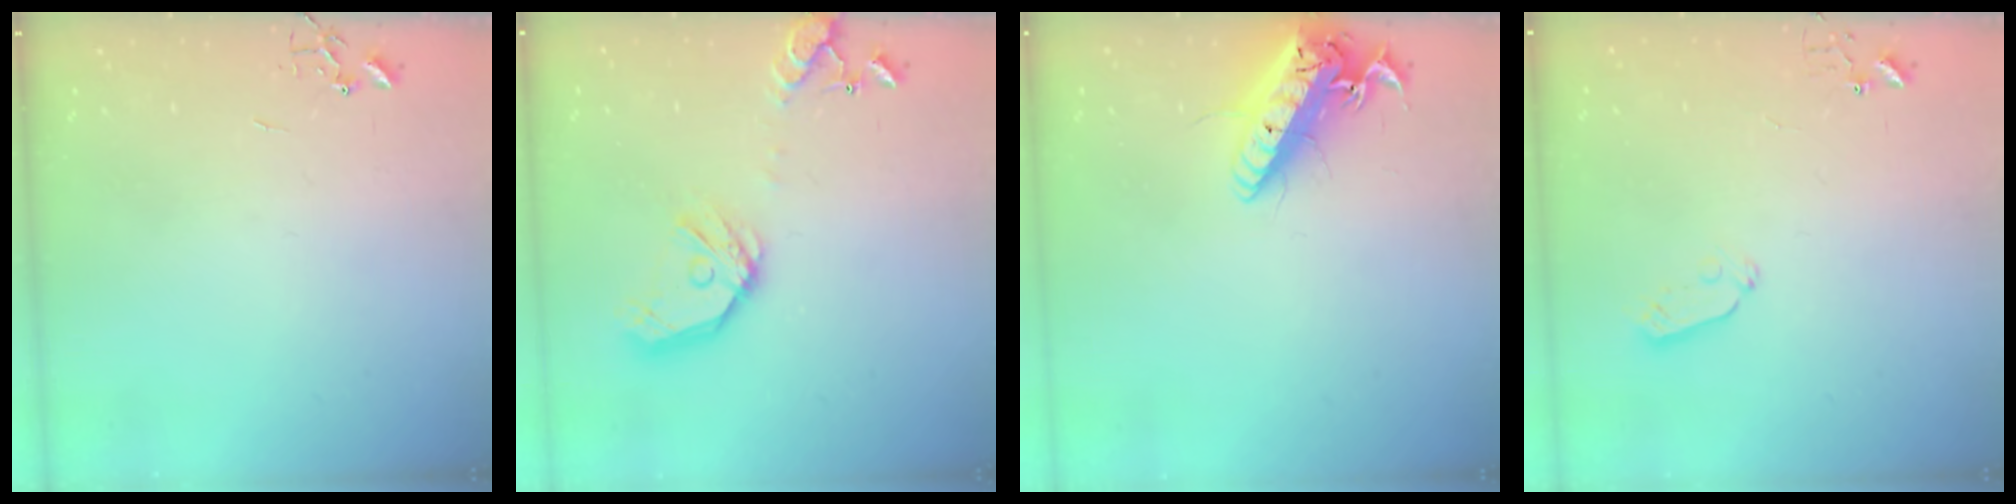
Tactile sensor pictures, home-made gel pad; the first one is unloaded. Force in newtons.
{"total": 16.8, "press": 16.6, "slide": 2.9}
{"total": 19.7, "press": 19.5, "slide": 2.7}
{"total": 3.9, "press": 3.8, "slide": 0.6}